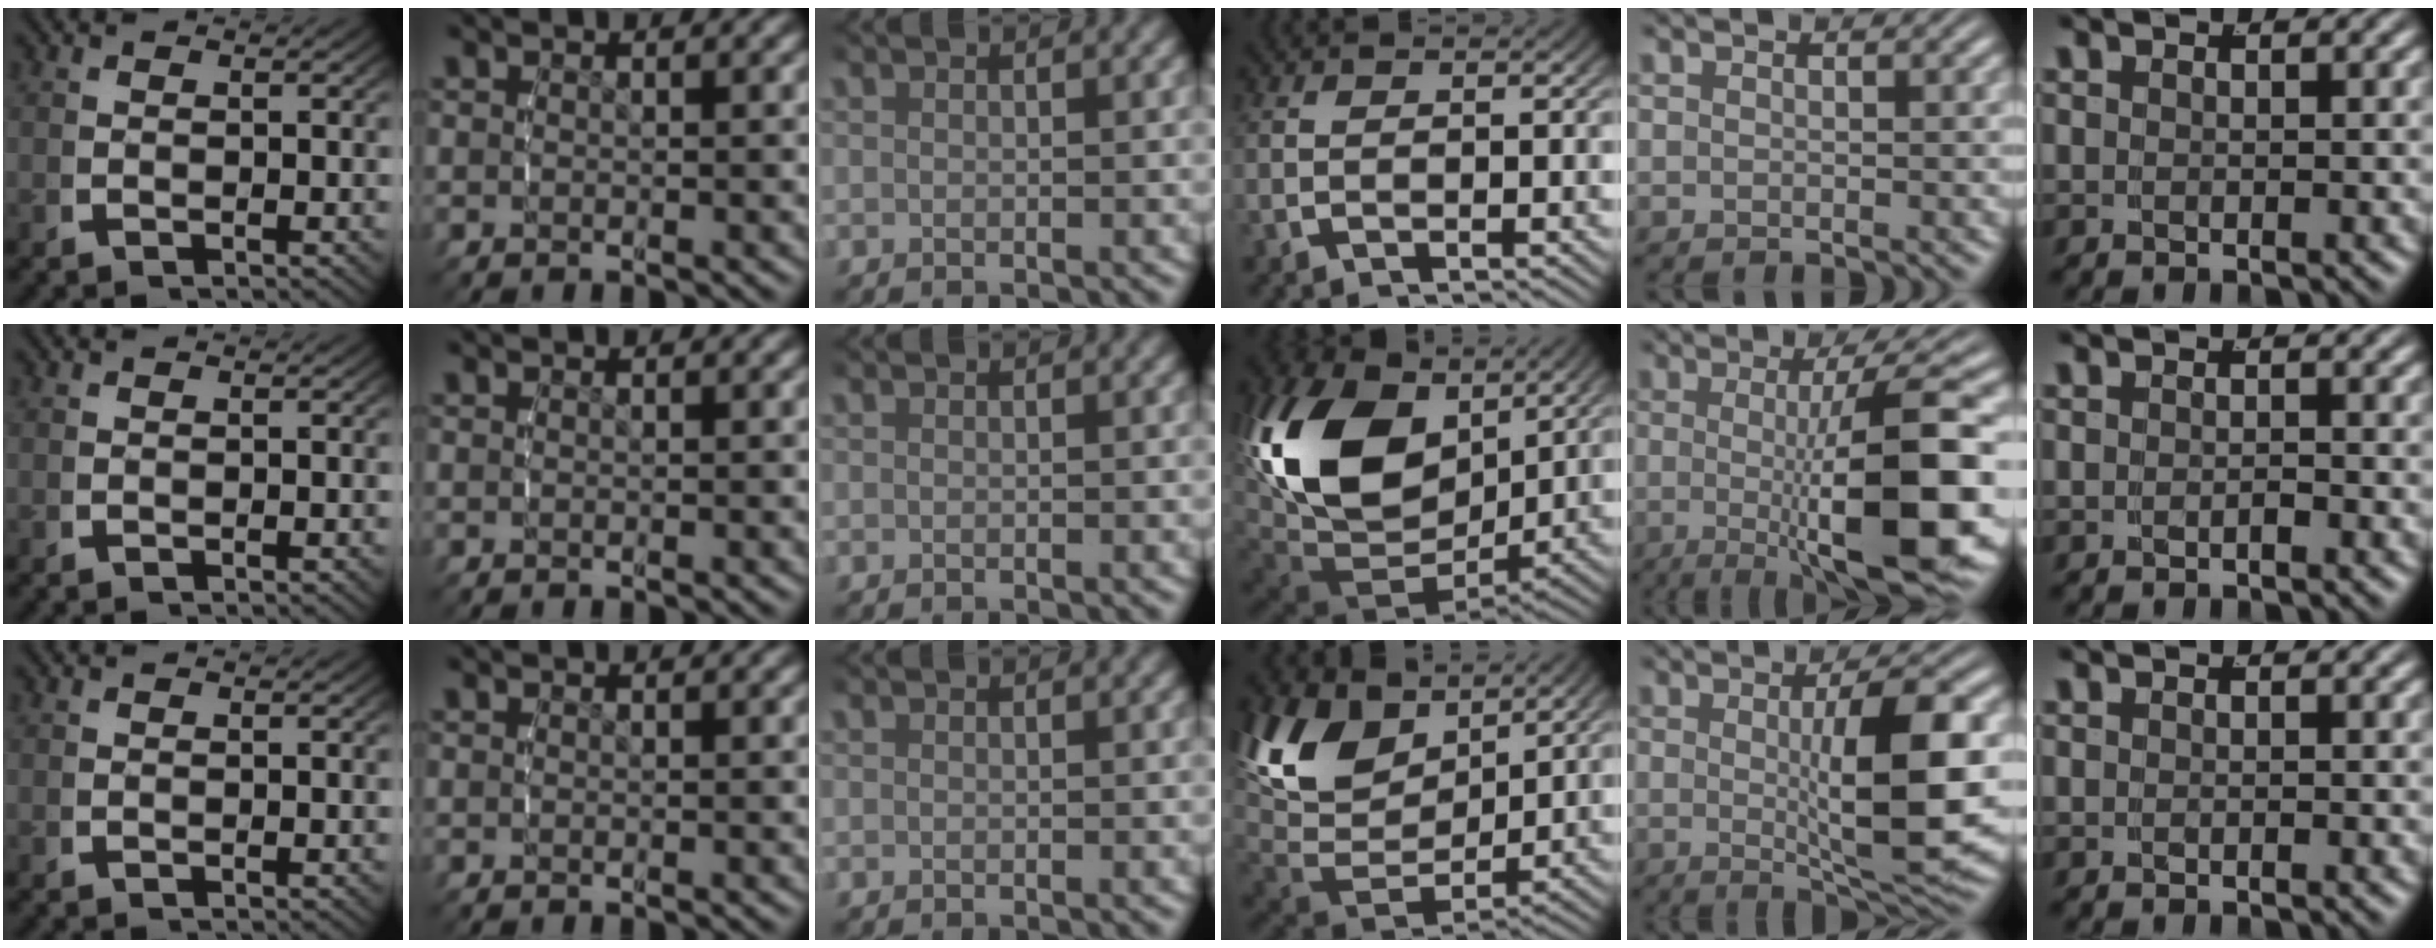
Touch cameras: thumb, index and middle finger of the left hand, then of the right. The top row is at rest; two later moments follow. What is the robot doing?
{"motion": "lift_and_place", "object": "lipstick"}